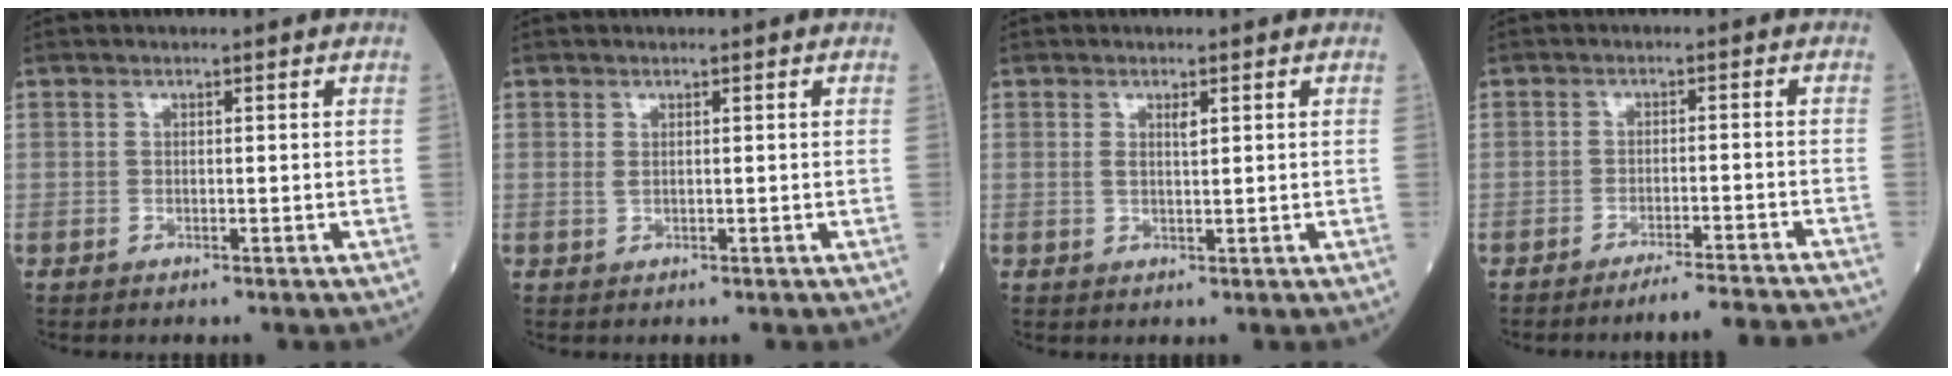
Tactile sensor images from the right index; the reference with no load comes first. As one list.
[{"total": 0.6, "force": [0.2, 0.2, 0.6], "torque": [-0.014, -0.002, 0.005]}, {"total": 1.5, "force": [0.6, 0.3, 1.3], "torque": [-0.027, -0.001, 0.011]}, {"total": 10.1, "force": [-9.6, -1.6, 3.0], "torque": [-0.008, -0.018, -0.129]}]